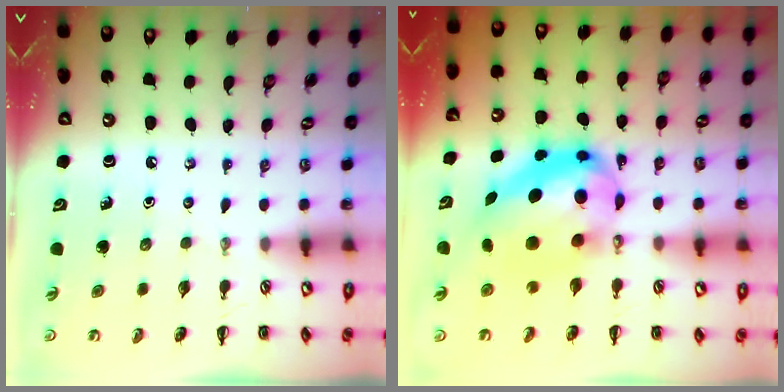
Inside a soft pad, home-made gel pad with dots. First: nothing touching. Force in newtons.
{"total": 15.7, "press": 15.2, "slide": 3.8}